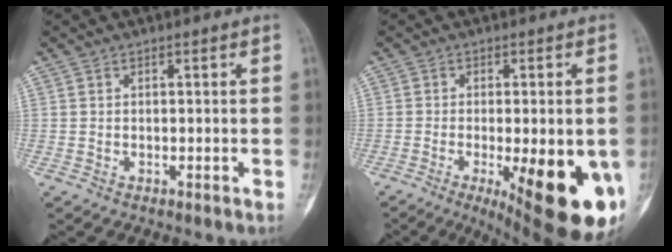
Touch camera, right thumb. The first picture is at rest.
{"total": 20.5, "force": [-6.9, 6.7, 18.1], "torque": [-0.180, -0.018, -0.076]}